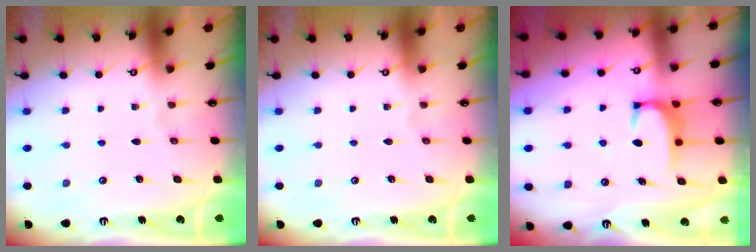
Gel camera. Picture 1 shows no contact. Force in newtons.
{"total": 0.0}
{"total": 2.0, "press": 1.9, "slide": 0.5}